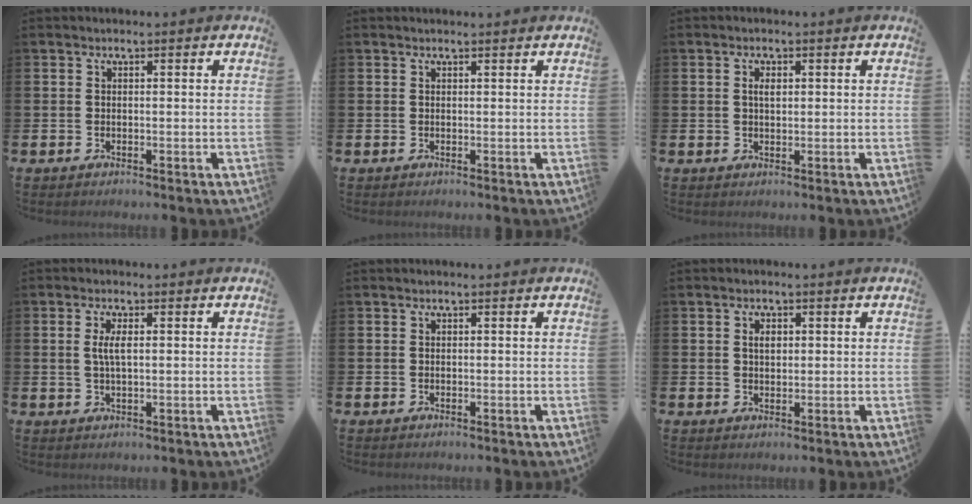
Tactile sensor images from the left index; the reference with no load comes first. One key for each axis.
{"total": 0.5, "fx": 0.5, "fy": 0.0, "fz": 0.0, "tx": 0.008, "ty": -0.004, "tz": 0.009}
{"total": 1.5, "fx": 0.6, "fy": 0.8, "fz": 1.2, "tx": -0.016, "ty": 0.002, "tz": 0.007}
{"total": 2.7, "fx": 0.6, "fy": 0.8, "fz": 2.5, "tx": -0.050, "ty": 0.005, "tz": 0.009}
{"total": 0.0}
{"total": 1.8, "fx": 0.8, "fy": 1.1, "fz": 1.2, "tx": -0.009, "ty": -0.001, "tz": 0.010}